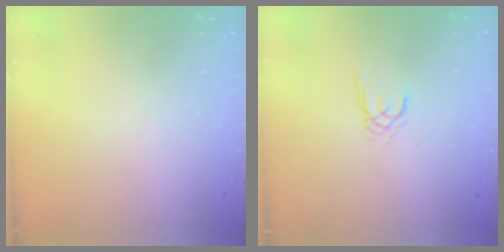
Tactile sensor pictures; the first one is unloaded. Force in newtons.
{"total": 1.7, "press": 1.7, "slide": 0.2}